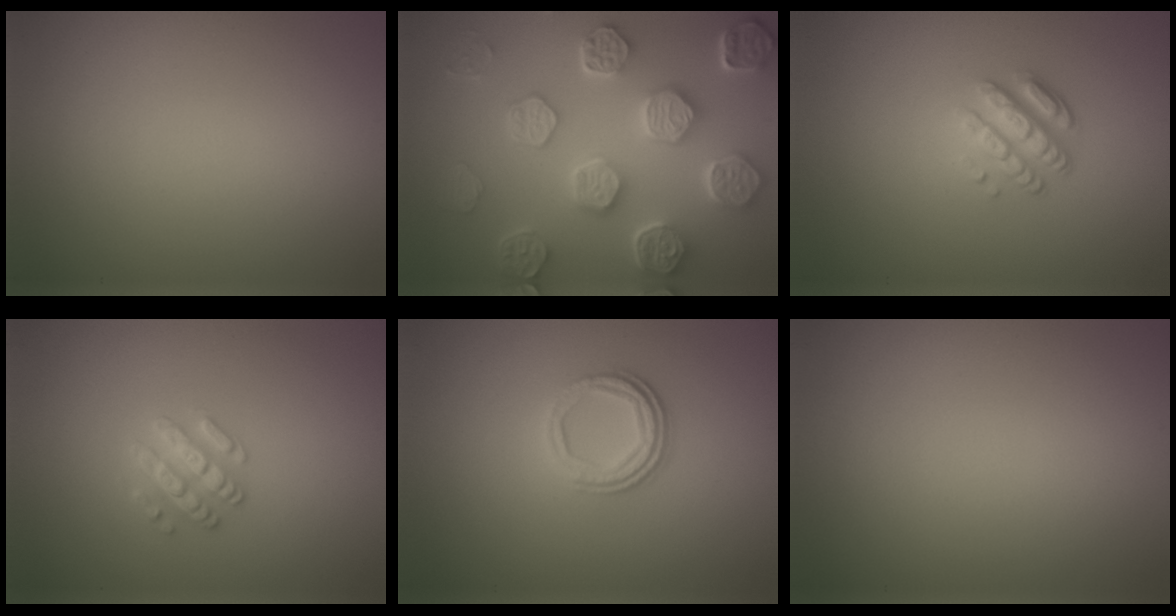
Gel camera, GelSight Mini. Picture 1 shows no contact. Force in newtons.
{"total": 8.0, "press": 6.4, "slide": 4.7}
{"total": 3.6, "press": 2.6, "slide": 2.5}
{"total": 2.5, "press": 2.5, "slide": 0.4}
{"total": 3.3, "press": 2.4, "slide": 2.3}
{"total": 0.0}